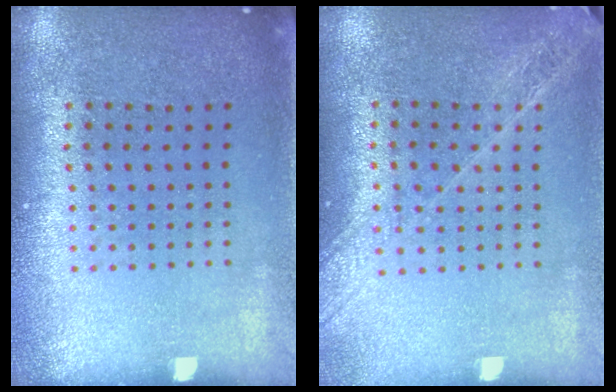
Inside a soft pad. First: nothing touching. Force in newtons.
{"total": 1.6, "press": 1.5, "slide": 0.6}